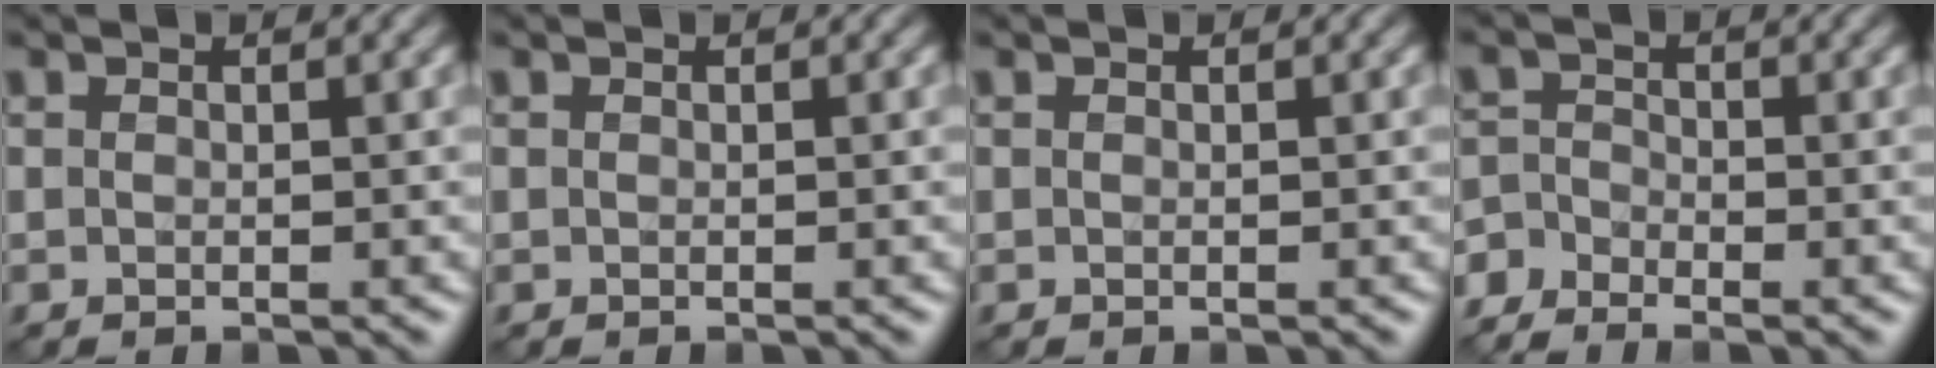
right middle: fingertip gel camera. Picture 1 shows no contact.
{"total": 0.0}
{"total": 0.0}
{"total": 3.1, "force": [-2.7, 1.3, 0.7], "torque": [-0.014, -0.006, -0.055]}